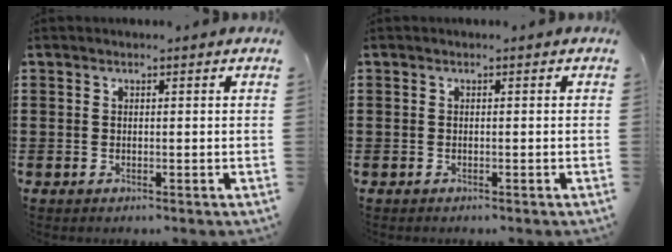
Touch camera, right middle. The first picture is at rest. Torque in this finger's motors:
{"motor_torque": [-0.12, 0.05, 0.00, 0.00]}